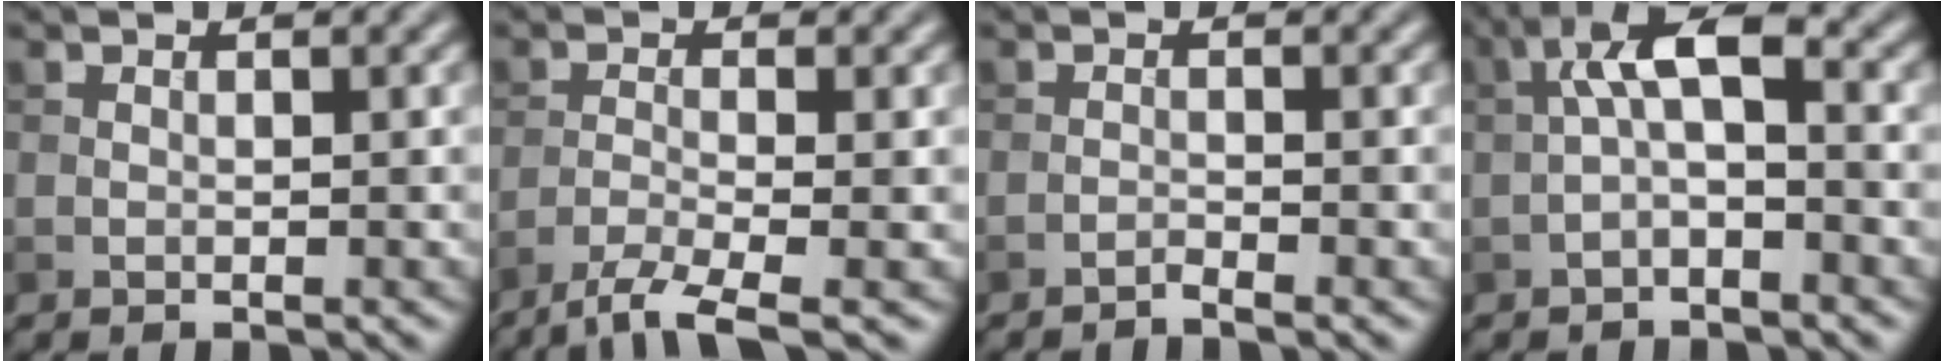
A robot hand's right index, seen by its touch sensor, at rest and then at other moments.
{"total": 3.8, "force": [-2.8, 0.4, 2.5], "torque": [-0.049, -0.004, -0.066]}
{"total": 0.9, "force": [-0.8, 0.0, 0.3], "torque": [-0.003, 0.005, -0.019]}
{"total": 4.5, "force": [-0.3, 1.5, 4.3], "torque": [-0.082, 0.023, -0.018]}